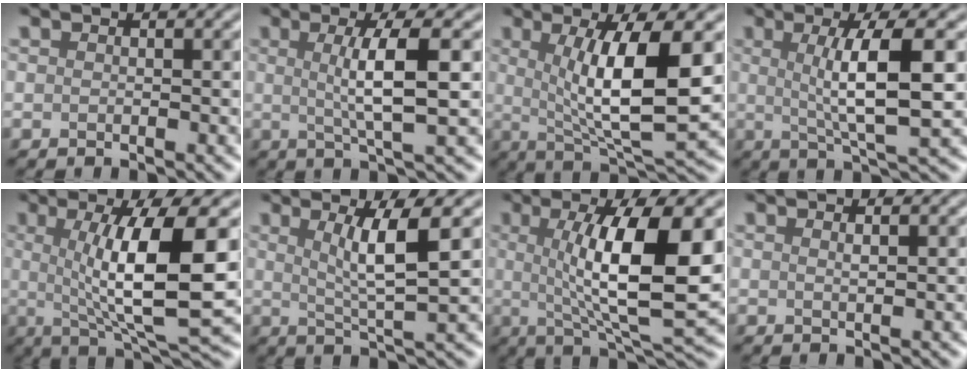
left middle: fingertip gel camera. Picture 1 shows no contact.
{"total": 5.4, "force": [0.7, 1.0, 5.2], "torque": [-0.082, 0.005, 0.011]}
{"total": 8.8, "force": [1.3, 2.1, 8.5], "torque": [-0.133, -0.013, 0.028]}
{"total": 6.9, "force": [0.9, 1.4, 6.7], "torque": [-0.104, 0.004, 0.017]}
{"total": 9.9, "force": [1.1, 2.2, 9.6], "torque": [-0.138, -0.011, 0.023]}
{"total": 5.2, "force": [1.6, 0.8, 4.9], "torque": [-0.084, -0.003, 0.031]}
{"total": 10.6, "force": [1.3, 2.6, 10.2], "torque": [-0.147, -0.008, 0.028]}
{"total": 0.9, "force": [0.4, 0.2, 0.7], "torque": [-0.006, 0.003, 0.005]}